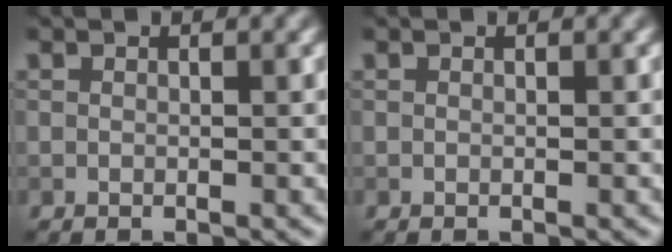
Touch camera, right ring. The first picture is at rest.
{"total": 0.0}